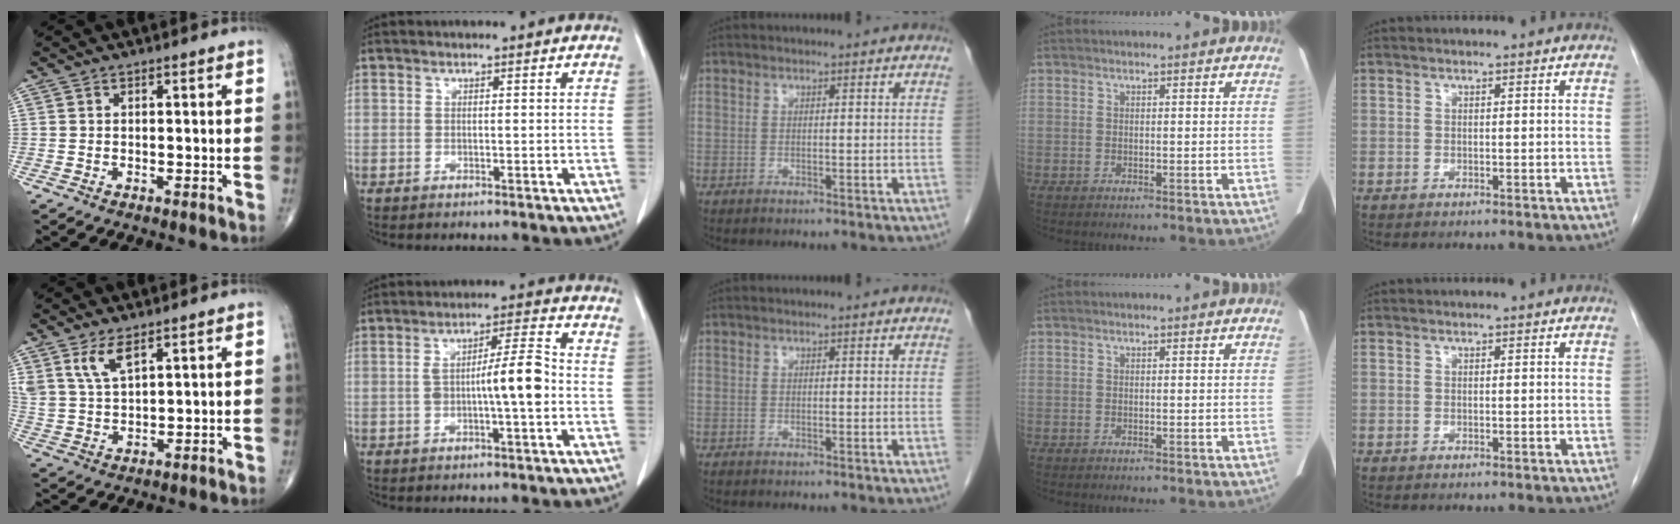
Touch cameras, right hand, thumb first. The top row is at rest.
{"thumb": {"total": 5.9, "force": [3.7, 2.2, 4.1], "torque": [-0.082, -0.019, 0.081]}, "index": {"total": 7.2, "force": [-1.1, 0.5, 7.1], "torque": [-0.122, 0.013, -0.019]}}